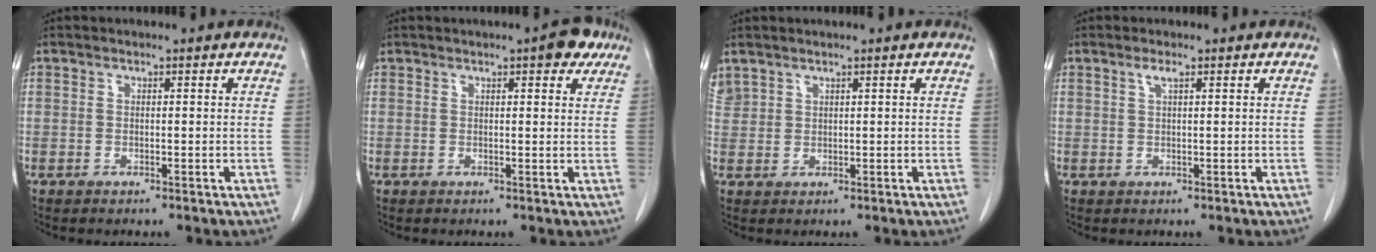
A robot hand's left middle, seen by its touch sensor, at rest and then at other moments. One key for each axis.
{"total": 3.9, "fx": 2.5, "fy": 1.3, "fz": 2.7, "tx": -0.034, "ty": 0.004, "tz": 0.027}
{"total": 2.5, "fx": 2.2, "fy": 1.3, "fz": 0.3, "tx": -0.011, "ty": 0.011, "tz": 0.049}
{"total": 1.2, "fx": 0.7, "fy": 0.1, "fz": 1.0, "tx": -0.025, "ty": 0.001, "tz": 0.014}